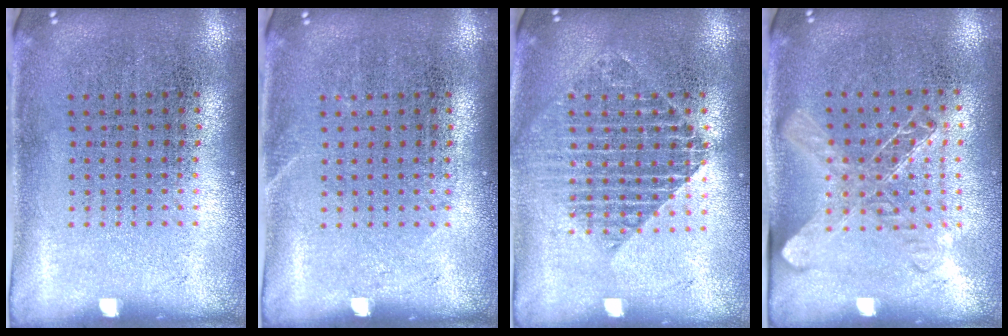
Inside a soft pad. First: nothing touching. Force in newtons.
{"total": 0.5, "press": 0.5, "slide": 0.1}
{"total": 1.7, "press": 1.4, "slide": 0.8}
{"total": 1.4, "press": 1.2, "slide": 0.7}